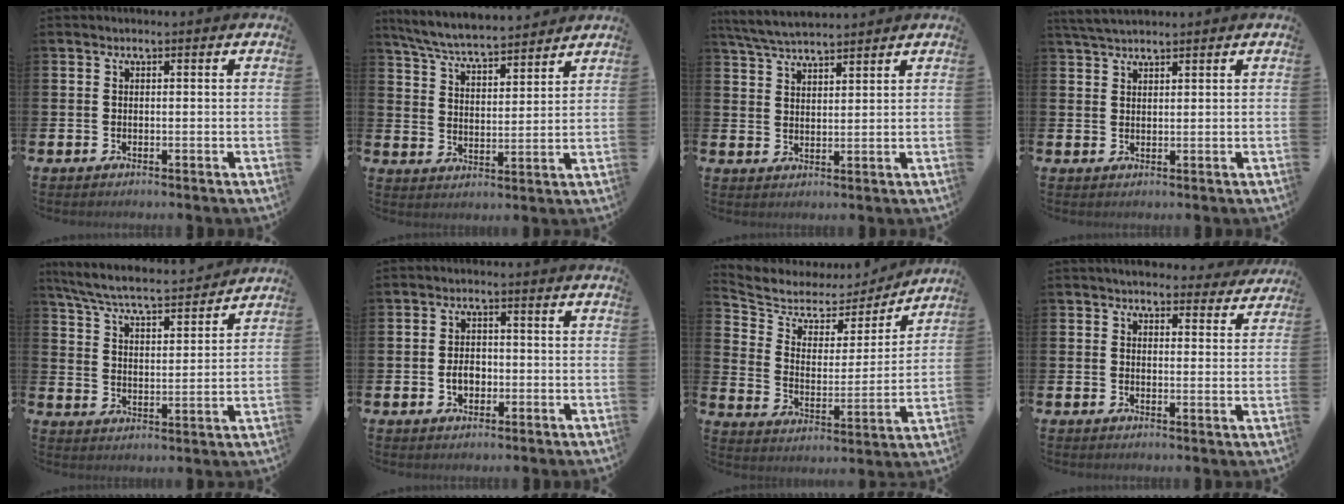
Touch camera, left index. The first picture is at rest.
{"total": 6.5, "force": [6.3, 0.4, 1.4], "torque": [-0.053, -0.044, 0.110]}
{"total": 5.1, "force": [4.9, 0.5, 1.2], "torque": [-0.037, -0.020, 0.090]}
{"total": 3.3, "force": [3.1, 0.6, 1.0], "torque": [-0.020, -0.008, 0.057]}
{"total": 6.9, "force": [6.5, 0.7, 2.1], "torque": [-0.067, -0.048, 0.110]}
{"total": 2.8, "force": [-0.7, 2.0, 1.8], "torque": [-0.022, -0.002, -0.018]}
{"total": 5.7, "force": [4.9, 2.8, 1.2], "torque": [-0.059, -0.037, 0.076]}
{"total": 4.1, "force": [4.0, 1.0, 0.5], "torque": [-0.006, -0.024, 0.070]}